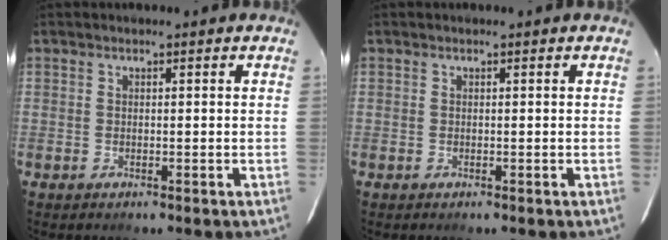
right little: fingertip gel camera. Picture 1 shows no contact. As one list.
[{"total": 0.0}]